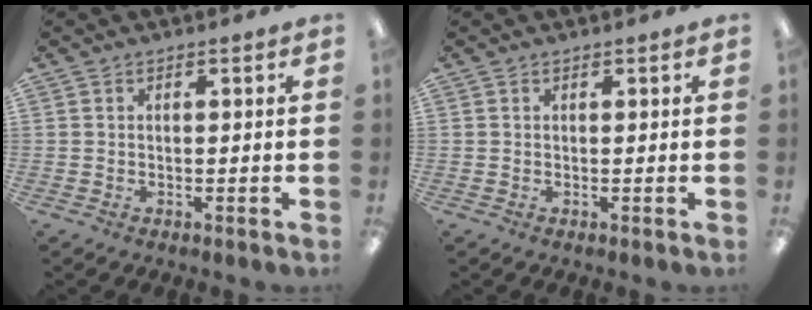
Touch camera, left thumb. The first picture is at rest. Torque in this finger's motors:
{"motor_torque": [0.00, 0.00, 0.17, -0.04, 0.00]}